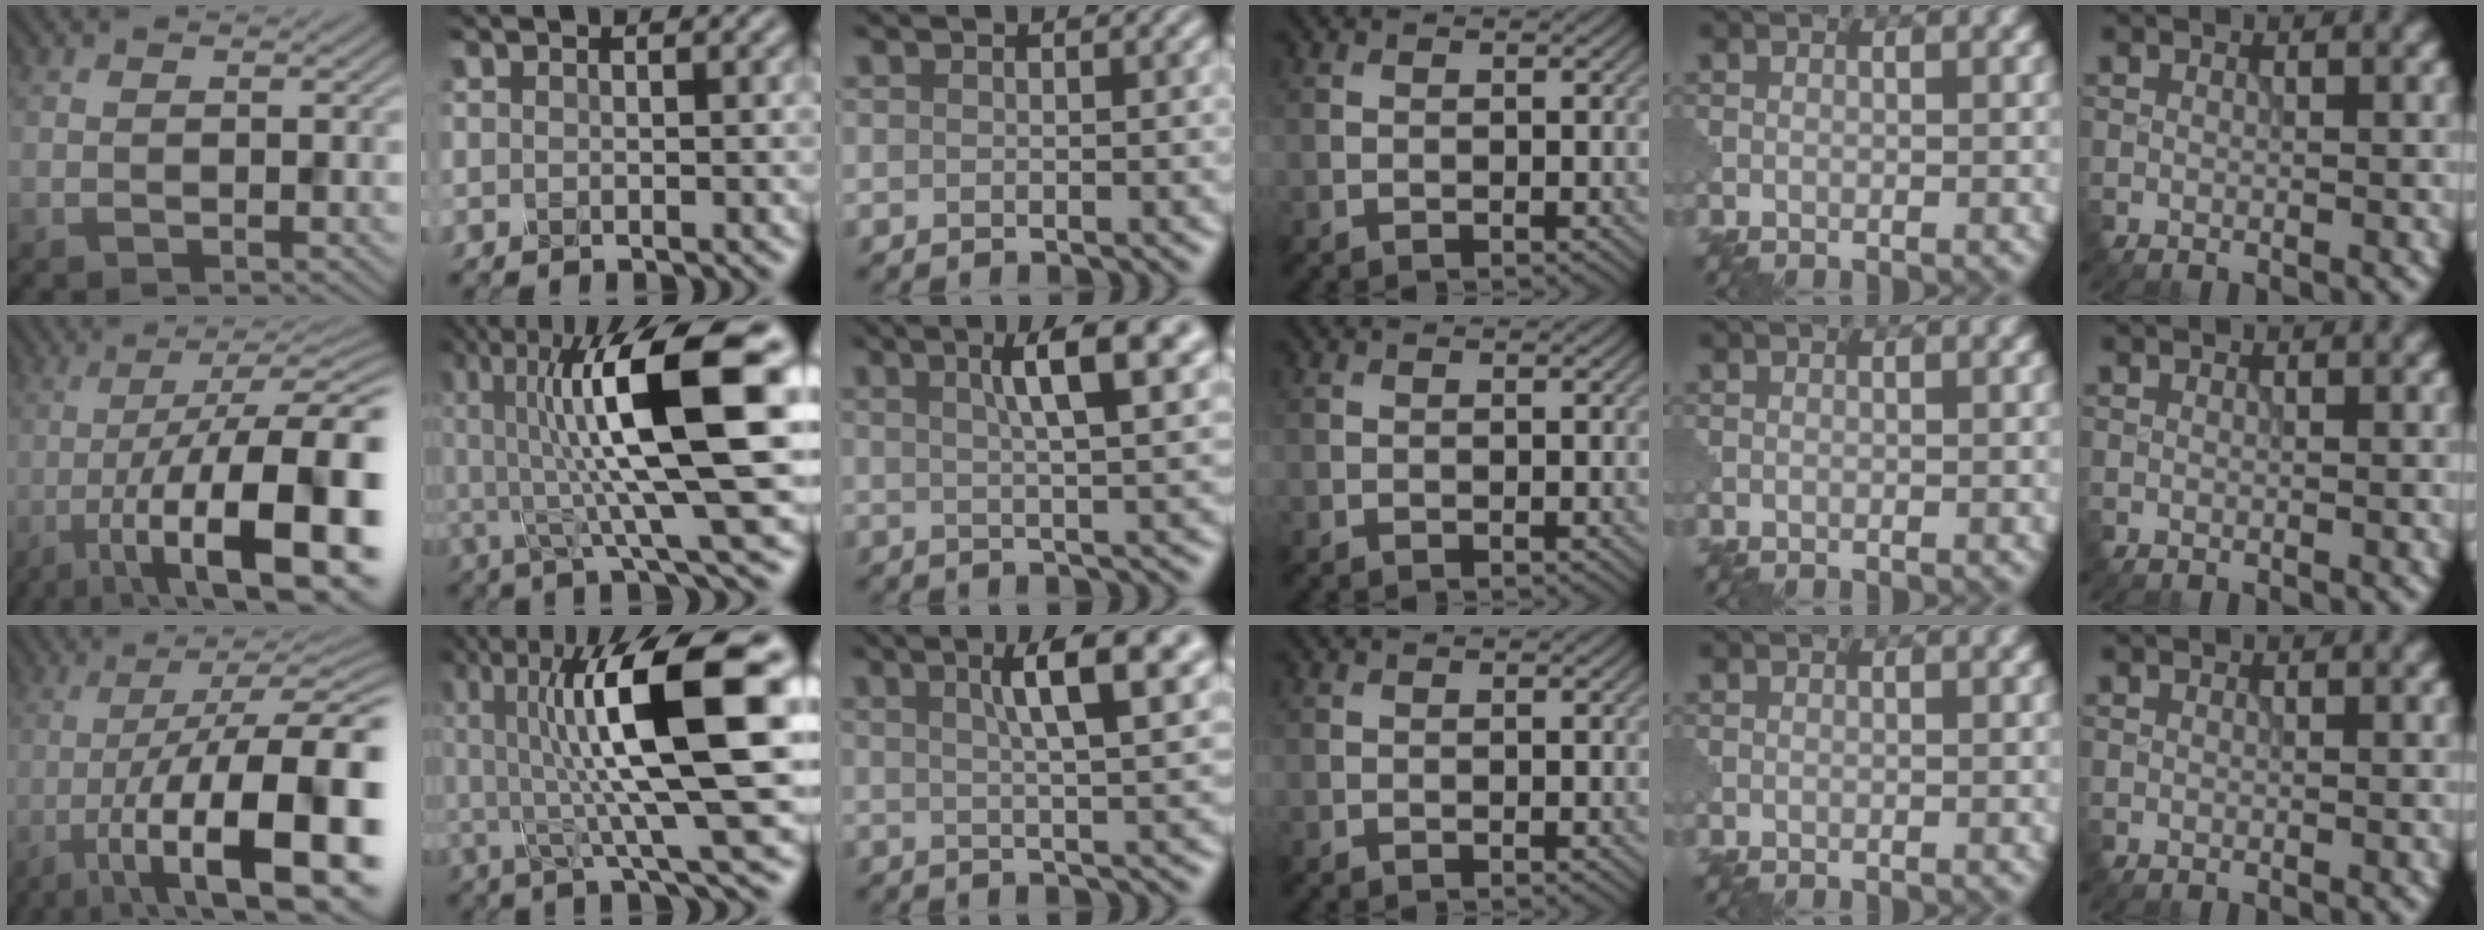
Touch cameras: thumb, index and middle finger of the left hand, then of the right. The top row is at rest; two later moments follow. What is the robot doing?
{"motion": "shake", "object": "plastic piggy bank"}